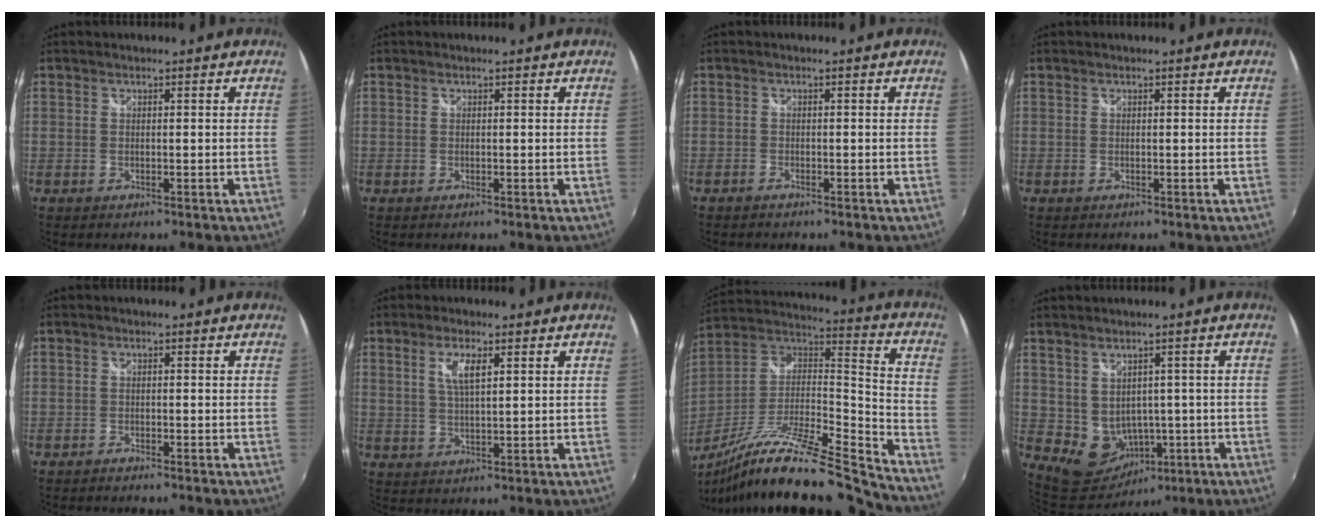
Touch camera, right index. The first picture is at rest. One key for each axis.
{"total": 0.0}
{"total": 1.1, "fx": -1.0, "fy": 0.4, "fz": 0.2, "tx": -0.010, "ty": -0.002, "tz": -0.020}
{"total": 0.0}
{"total": 1.5, "fx": -1.4, "fy": 0.2, "fz": 0.5, "tx": -0.020, "ty": -0.007, "tz": -0.027}
{"total": 4.6, "fx": 1.9, "fy": 1.2, "fz": 4.0, "tx": -0.077, "ty": -0.001, "tz": 0.035}
{"total": 24.6, "fx": -19.5, "fy": 2.3, "fz": 14.8, "tx": -0.245, "ty": -0.037, "tz": -0.329}
{"total": 8.1, "fx": -0.7, "fy": 7.2, "fz": 3.8, "tx": -0.083, "ty": -0.004, "tz": 0.014}